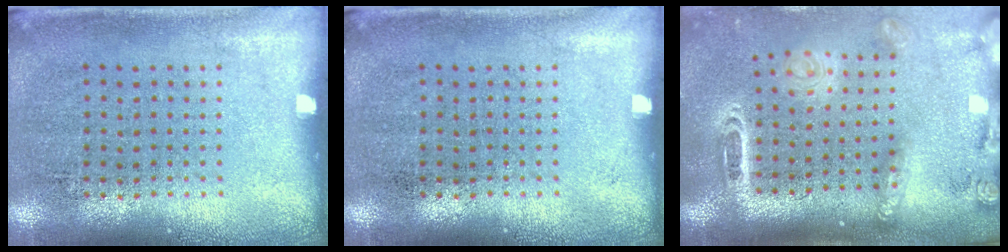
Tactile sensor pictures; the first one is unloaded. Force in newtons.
{"total": 0.0}
{"total": 2.5, "press": 1.8, "slide": 1.8}